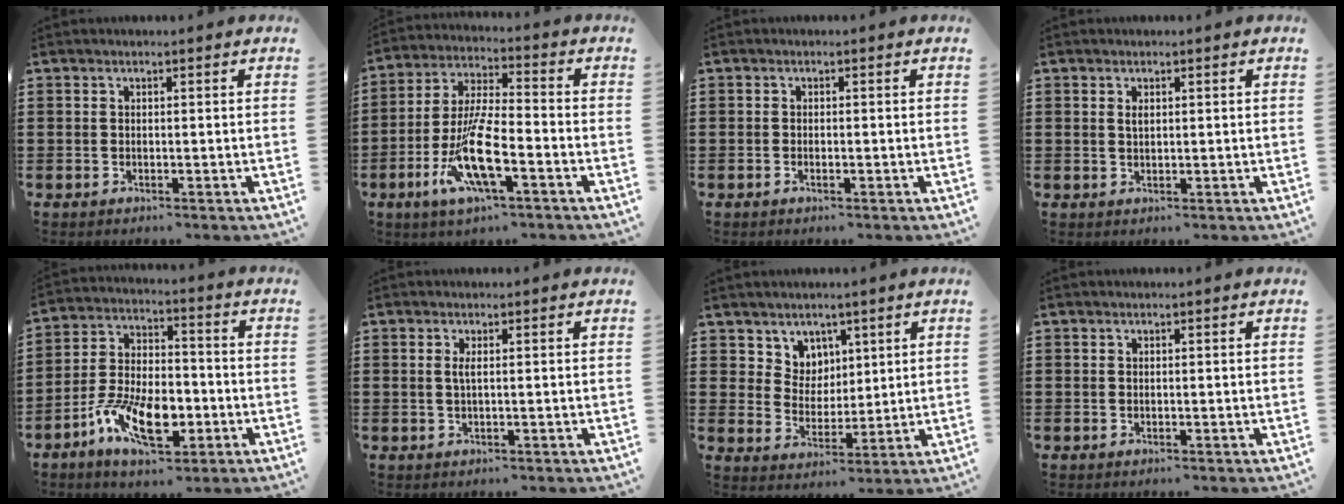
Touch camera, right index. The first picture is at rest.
{"total": 10.9, "force": [-4.7, 2.5, 9.5], "torque": [-0.207, -0.011, -0.090]}
{"total": 0.6, "force": [-0.4, 0.1, 0.5], "torque": [-0.011, -0.005, -0.006]}
{"total": 1.1, "force": [0.4, 0.5, 0.9], "torque": [-0.020, 0.004, 0.007]}
{"total": 11.2, "force": [-4.9, 5.3, 8.6], "torque": [-0.181, 0.006, -0.087]}
{"total": 1.3, "force": [0.2, 0.1, 1.3], "torque": [-0.027, 0.000, 0.003]}
{"total": 5.6, "force": [3.7, 4.3, 0.0], "torque": [-0.030, 0.000, 0.070]}
{"total": 0.0}